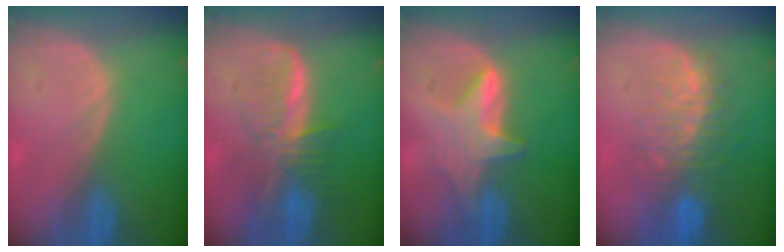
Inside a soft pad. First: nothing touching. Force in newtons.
{"total": 7.6, "press": 6.7, "slide": 3.7}
{"total": 6.0, "press": 6.0, "slide": 0.7}
{"total": 10.1, "press": 8.6, "slide": 5.3}